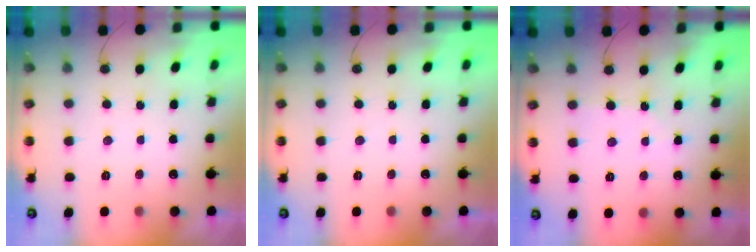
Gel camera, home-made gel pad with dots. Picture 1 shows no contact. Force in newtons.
{"total": 0.0}
{"total": 2.8, "press": 2.7, "slide": 0.5}